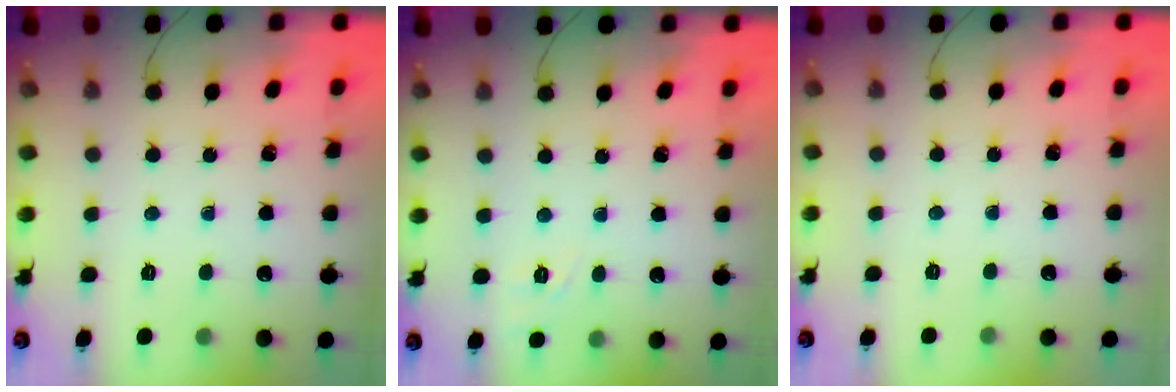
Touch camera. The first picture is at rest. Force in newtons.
{"total": 1.8, "press": 0.3, "slide": 1.8}
{"total": 2.4, "press": 2.3, "slide": 0.5}